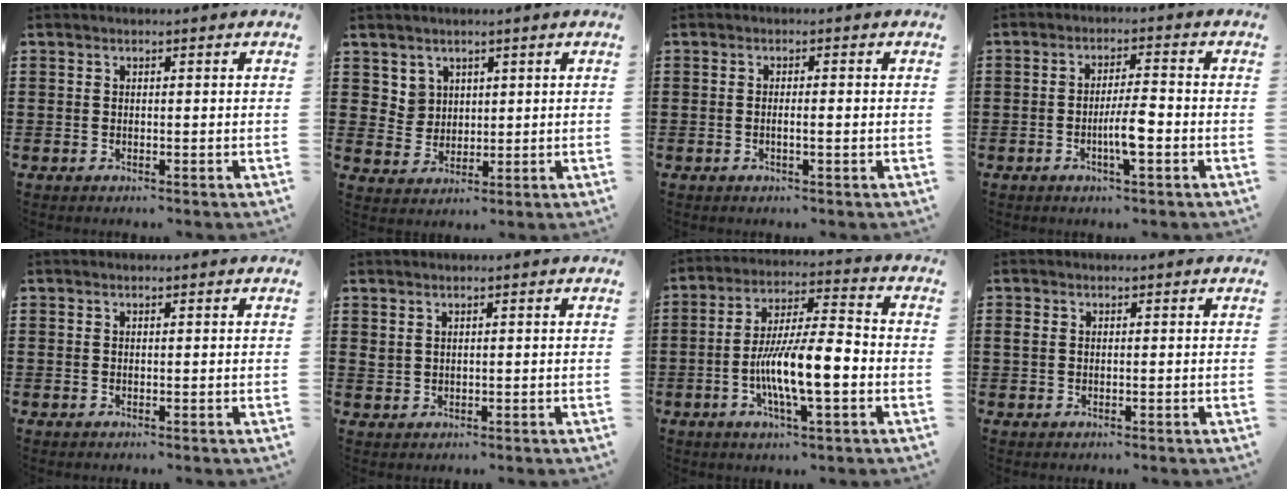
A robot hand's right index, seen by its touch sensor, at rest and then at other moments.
{"total": 3.7, "force": [2.2, 3.0, 0.5], "torque": [-0.024, 0.011, 0.041]}
{"total": 1.3, "force": [-0.4, 0.1, 1.3], "torque": [-0.022, 0.000, -0.007]}
{"total": 5.1, "force": [-1.6, 0.8, 4.8], "torque": [-0.089, 0.000, -0.031]}
{"total": 0.0}
{"total": 1.1, "force": [0.8, 0.6, 0.4], "torque": [-0.011, 0.003, 0.015]}
{"total": 11.4, "force": [-3.2, 2.9, 10.6], "torque": [-0.207, -0.004, -0.060]}
{"total": 1.1, "force": [0.1, 0.8, 0.7], "torque": [-0.024, 0.002, -0.001]}